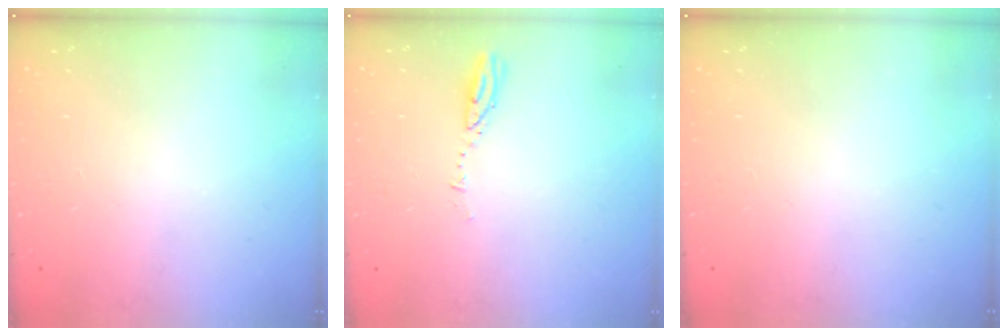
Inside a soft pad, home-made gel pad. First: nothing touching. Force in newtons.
{"total": 3.2, "press": 3.2, "slide": 0.3}
{"total": 0.0}